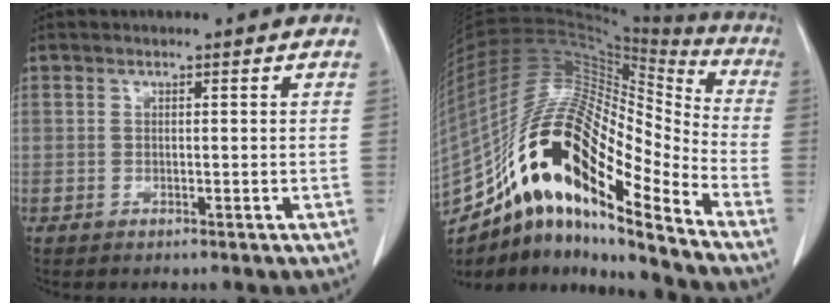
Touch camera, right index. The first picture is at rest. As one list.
[{"total": 25.2, "force": [-14.3, 5.9, 19.8], "torque": [-0.387, 0.010, -0.252]}]